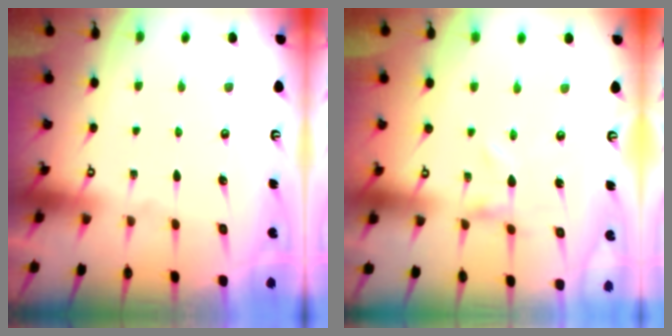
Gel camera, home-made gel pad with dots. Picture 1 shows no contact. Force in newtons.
{"total": 0.0}